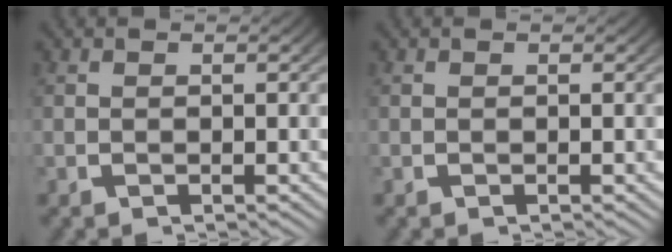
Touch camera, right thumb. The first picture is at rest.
{"total": 0.0}